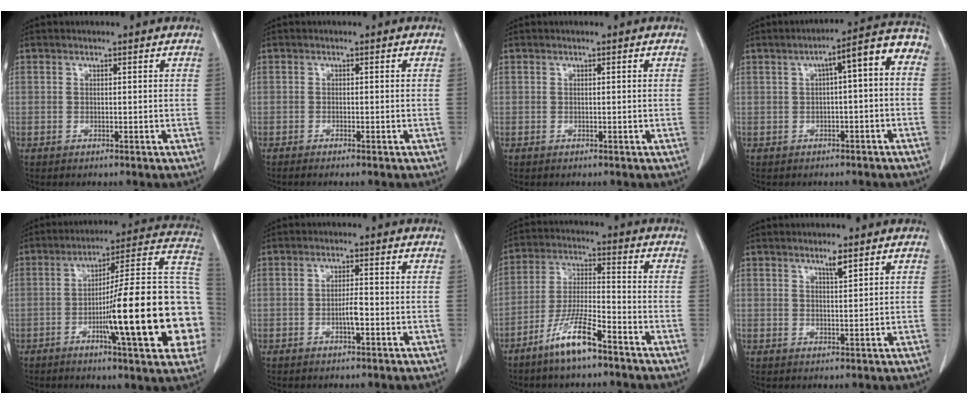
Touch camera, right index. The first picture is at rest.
{"total": 1.4, "force": [-1.1, -0.2, 0.8], "torque": [-0.013, 0.000, -0.016]}
{"total": 0.0}
{"total": 8.3, "force": [0.6, 1.5, 8.2], "torque": [-0.109, 0.039, 0.001]}
{"total": 24.6, "force": [-4.9, 2.4, 24.0], "torque": [-0.258, 0.020, -0.072]}
{"total": 2.7, "force": [-0.8, 0.4, 2.5], "torque": [-0.047, 0.001, -0.013]}
{"total": 9.4, "force": [-6.4, 1.0, 6.8], "torque": [-0.141, -0.013, -0.124]}
{"total": 2.1, "force": [1.5, 0.1, 1.4], "torque": [-0.029, -0.002, 0.028]}